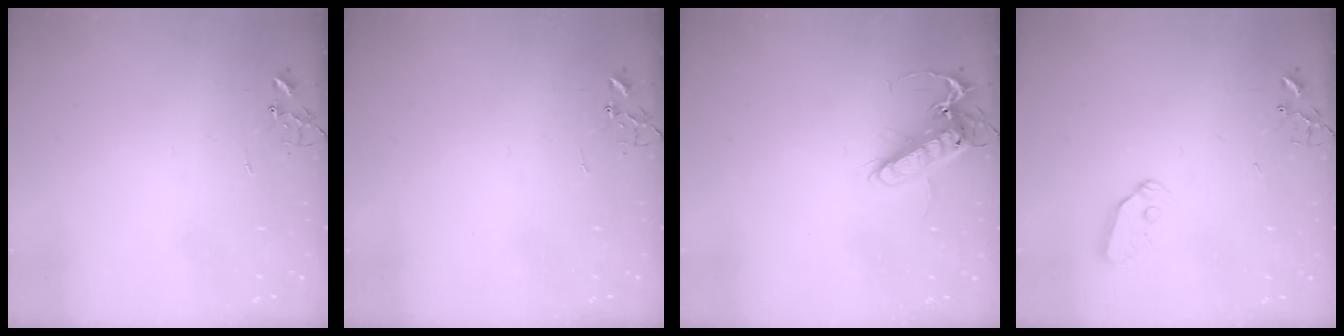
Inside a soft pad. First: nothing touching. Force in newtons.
{"total": 0.0}
{"total": 14.4, "press": 14.2, "slide": 2.2}
{"total": 7.4, "press": 7.4, "slide": 0.5}